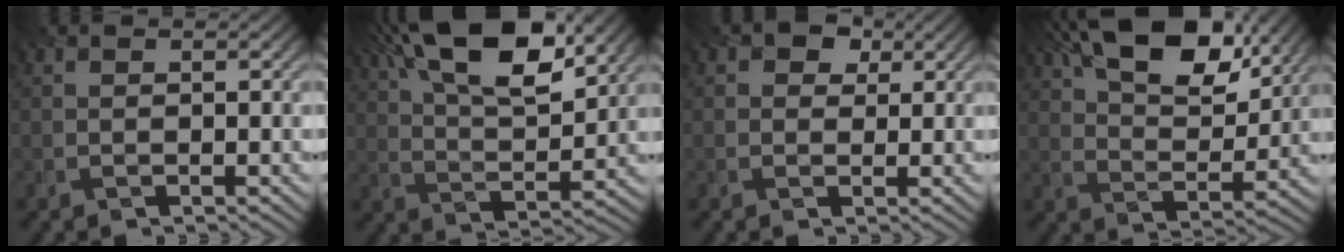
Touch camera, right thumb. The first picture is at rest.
{"total": 14.4, "force": [8.3, 5.3, 10.5], "torque": [-0.205, 0.016, 0.134]}
{"total": 2.9, "force": [1.0, 2.5, 1.0], "torque": [-0.010, 0.006, 0.003]}
{"total": 14.2, "force": [8.5, 6.2, 9.5], "torque": [-0.159, 0.009, 0.131]}